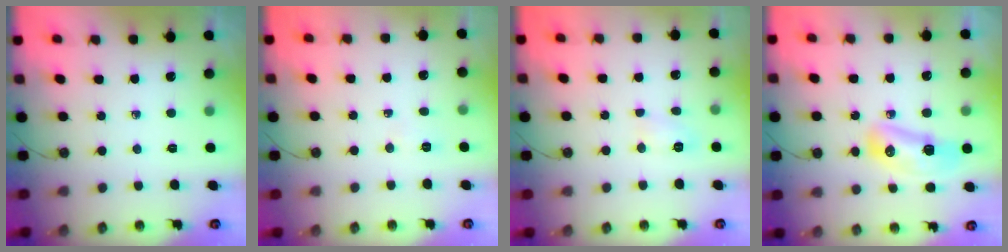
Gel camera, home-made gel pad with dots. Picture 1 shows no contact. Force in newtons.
{"total": 2.8, "press": 2.6, "slide": 0.9}
{"total": 6.2, "press": 6.2, "slide": 0.5}
{"total": 11.7, "press": 10.8, "slide": 4.4}